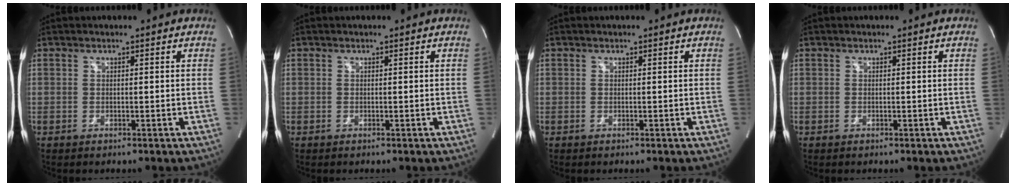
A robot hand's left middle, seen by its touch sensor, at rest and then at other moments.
{"total": 0.0}
{"total": 0.0}
{"total": 0.0}